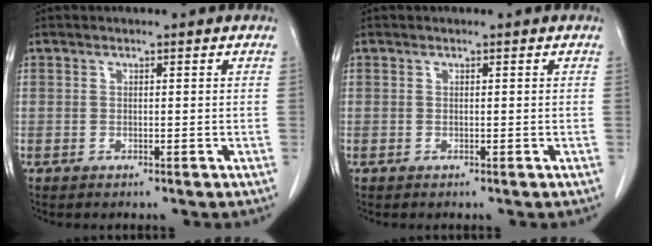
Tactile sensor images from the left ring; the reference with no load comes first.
{"total": 0.0}